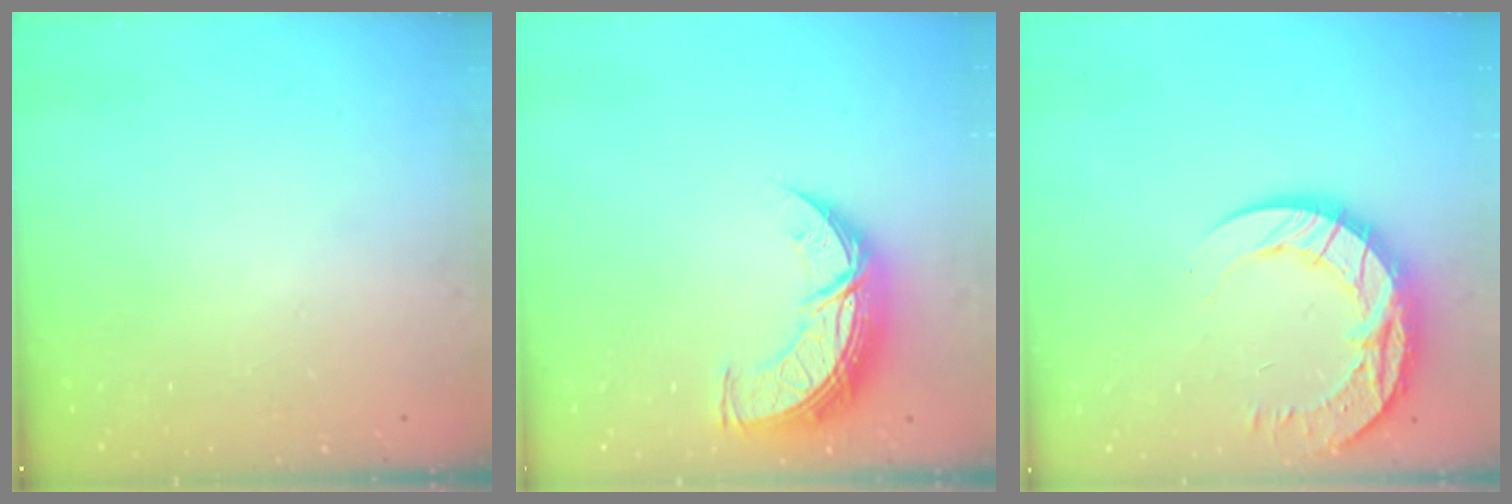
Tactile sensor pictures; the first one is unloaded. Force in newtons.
{"total": 10.7, "press": 10.6, "slide": 0.8}
{"total": 17.9, "press": 17.8, "slide": 1.4}